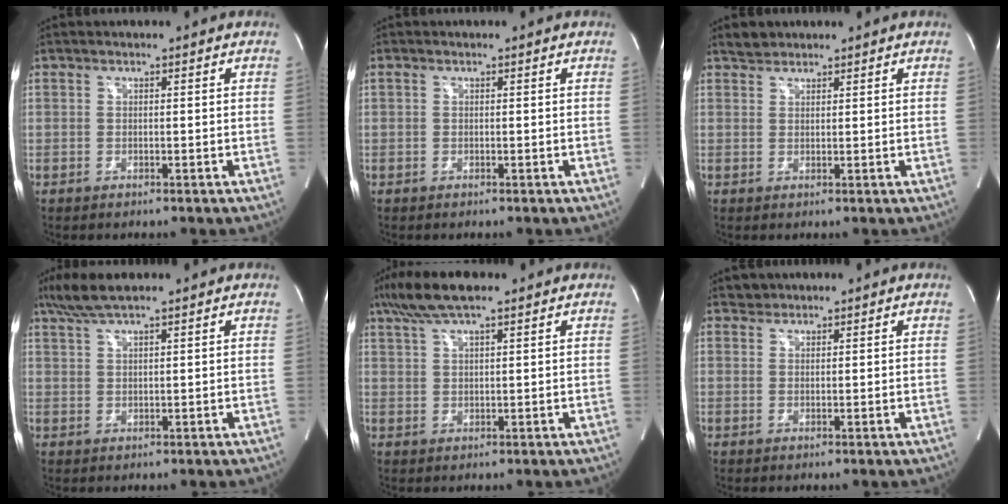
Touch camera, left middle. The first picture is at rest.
{"total": 0.0}
{"total": 1.9, "force": [1.7, 0.9, 0.0], "torque": [-0.002, 0.009, 0.029]}
{"total": 5.3, "force": [4.2, 0.4, 3.2], "torque": [-0.071, 0.022, 0.082]}
{"total": 7.7, "force": [5.5, 1.4, 5.1], "torque": [-0.104, 0.027, 0.100]}
{"total": 1.3, "force": [1.1, 0.6, -0.3], "torque": [0.007, 0.005, 0.016]}